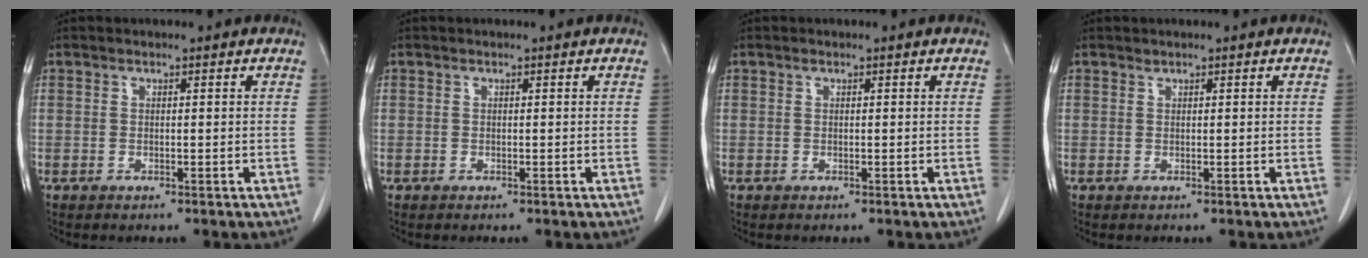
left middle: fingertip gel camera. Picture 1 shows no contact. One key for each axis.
{"total": 0.0}
{"total": 0.0}
{"total": 0.0}